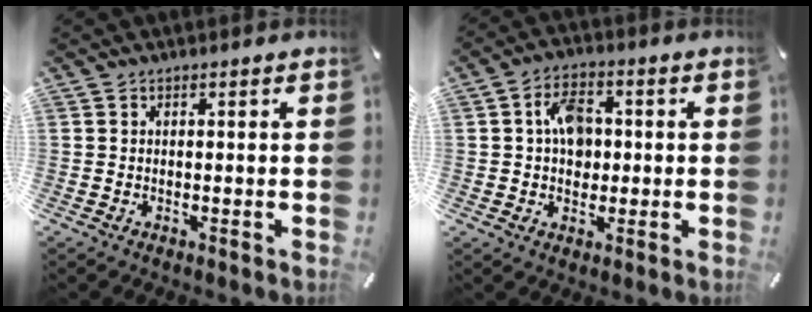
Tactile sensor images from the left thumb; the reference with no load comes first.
{"total": 7.9, "force": [0.7, 5.8, 5.4], "torque": [-0.088, 0.006, 0.009]}